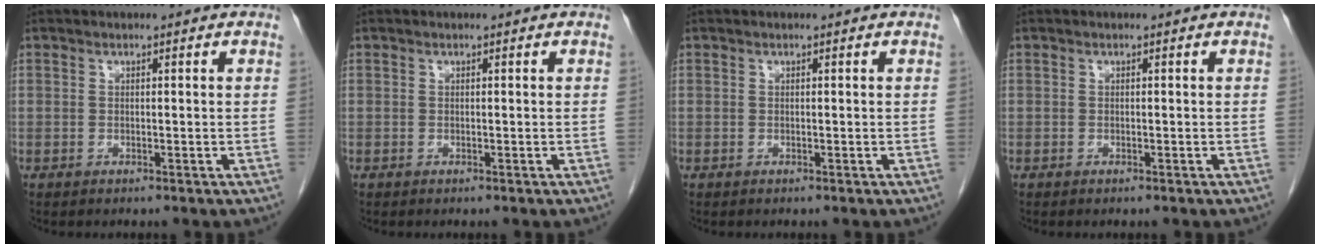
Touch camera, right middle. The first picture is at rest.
{"total": 0.0}
{"total": 0.0}
{"total": 0.0}